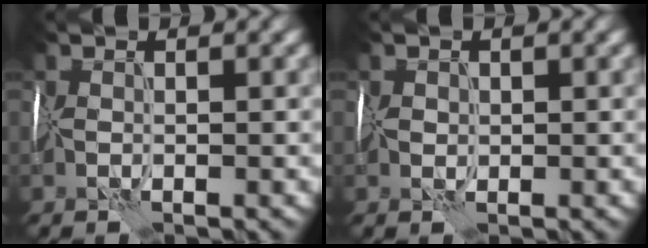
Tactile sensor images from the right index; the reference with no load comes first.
{"total": 0.8, "force": [0.2, 0.7, 0.2], "torque": [-0.002, 0.003, 0.003]}